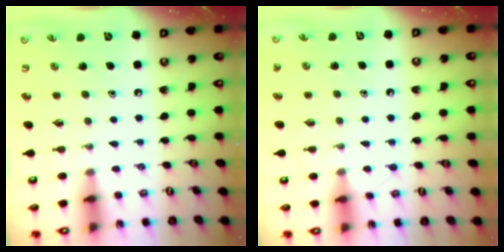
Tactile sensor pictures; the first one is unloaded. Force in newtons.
{"total": 5.1, "press": 5.1, "slide": 0.5}